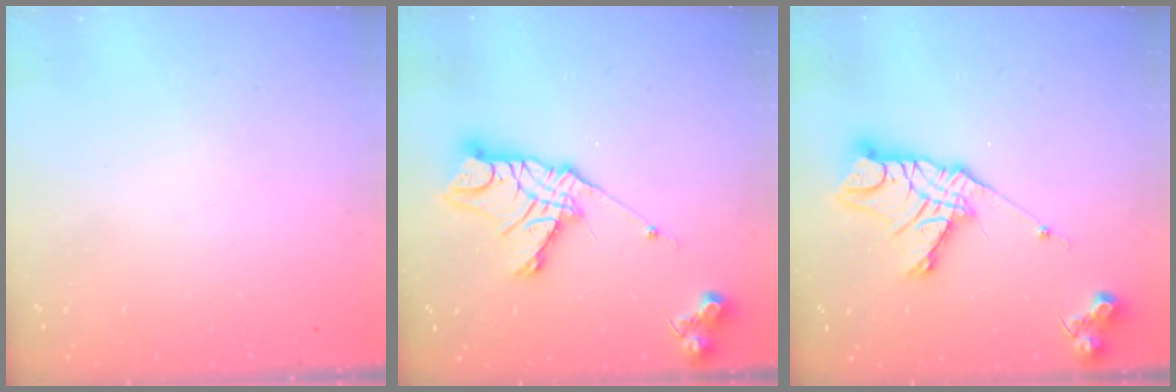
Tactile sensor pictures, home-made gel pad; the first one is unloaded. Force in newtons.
{"total": 14.8, "press": 14.7, "slide": 1.3}
{"total": 14.8, "press": 14.7, "slide": 1.3}